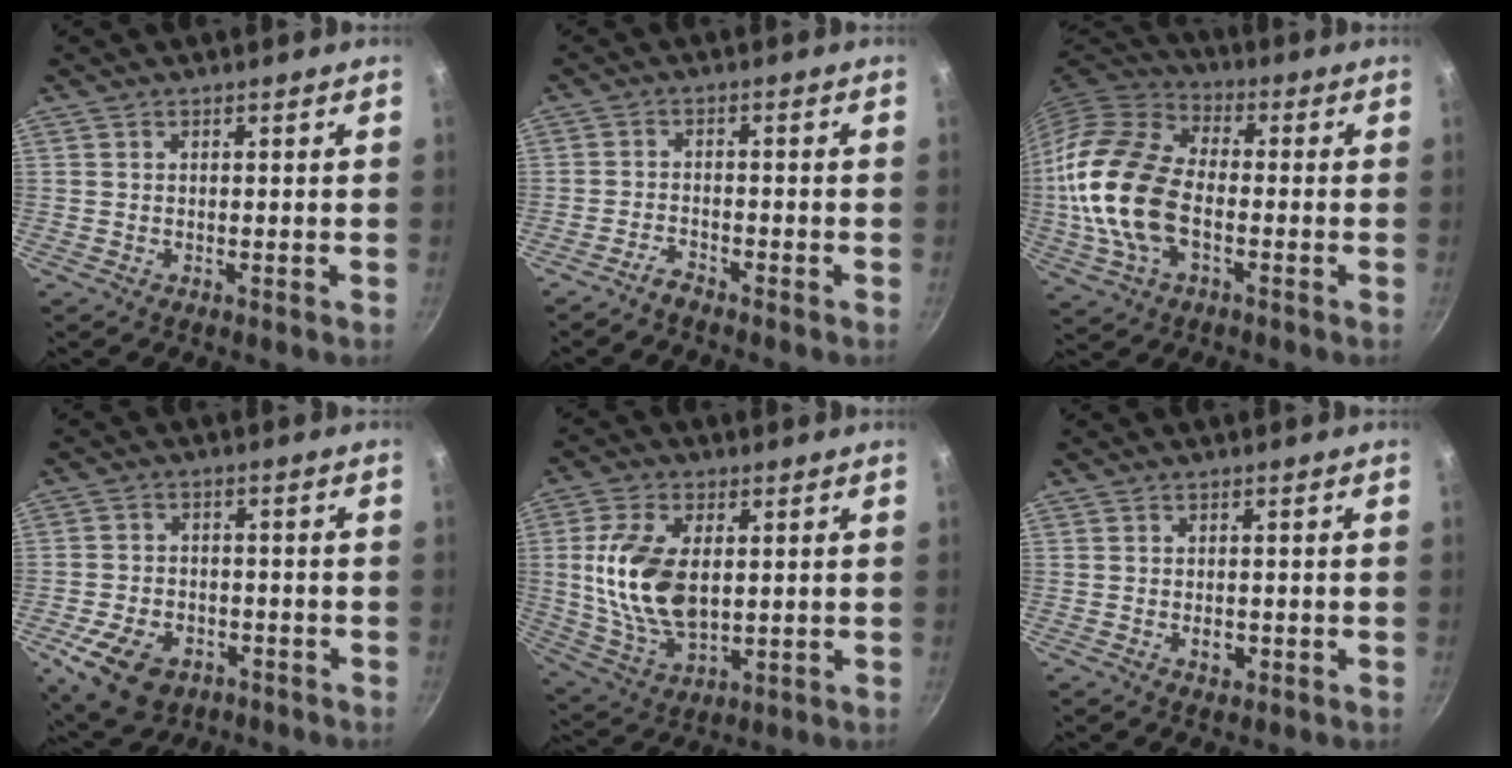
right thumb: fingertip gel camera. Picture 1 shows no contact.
{"total": 2.4, "force": [-2.3, 0.4, 0.6], "torque": [-0.014, 0.020, -0.046]}
{"total": 19.0, "force": [-2.7, 11.5, 14.9], "torque": [-0.287, 0.028, -0.063]}
{"total": 11.6, "force": [-5.4, 7.8, 6.8], "torque": [-0.110, 0.022, -0.082]}
{"total": 14.9, "force": [1.6, 8.7, 12.0], "torque": [-0.218, -0.013, 0.038]}
{"total": 2.2, "force": [-0.8, 1.4, 1.6], "torque": [-0.017, 0.005, -0.011]}